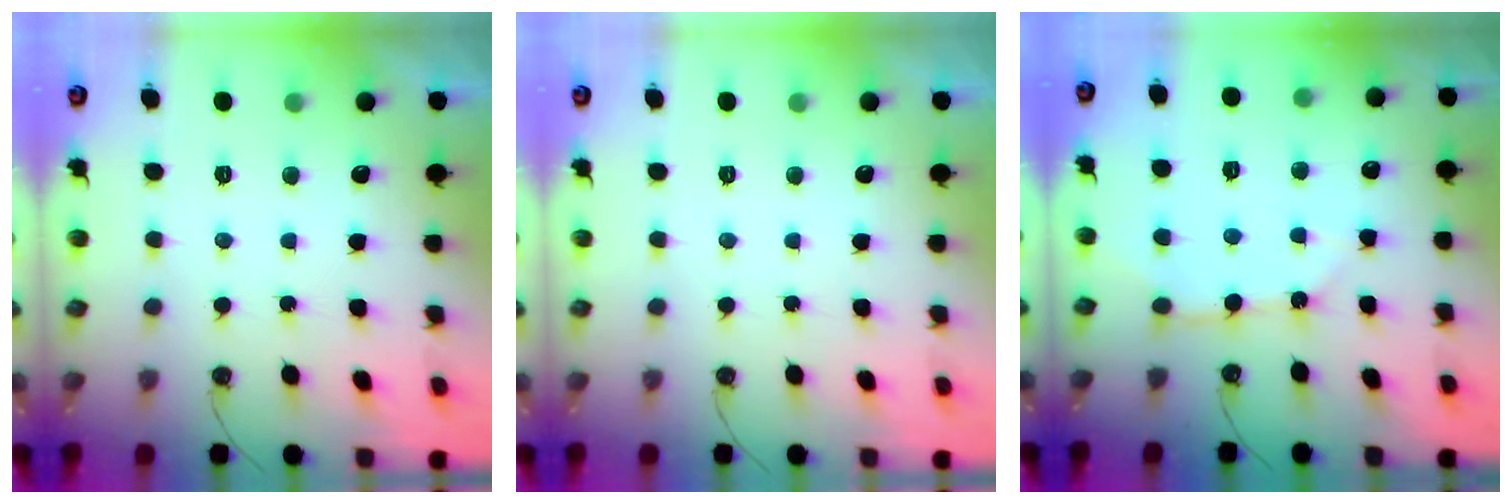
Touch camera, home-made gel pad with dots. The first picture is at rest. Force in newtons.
{"total": 0.0}
{"total": 6.7, "press": 6.7, "slide": 0.4}